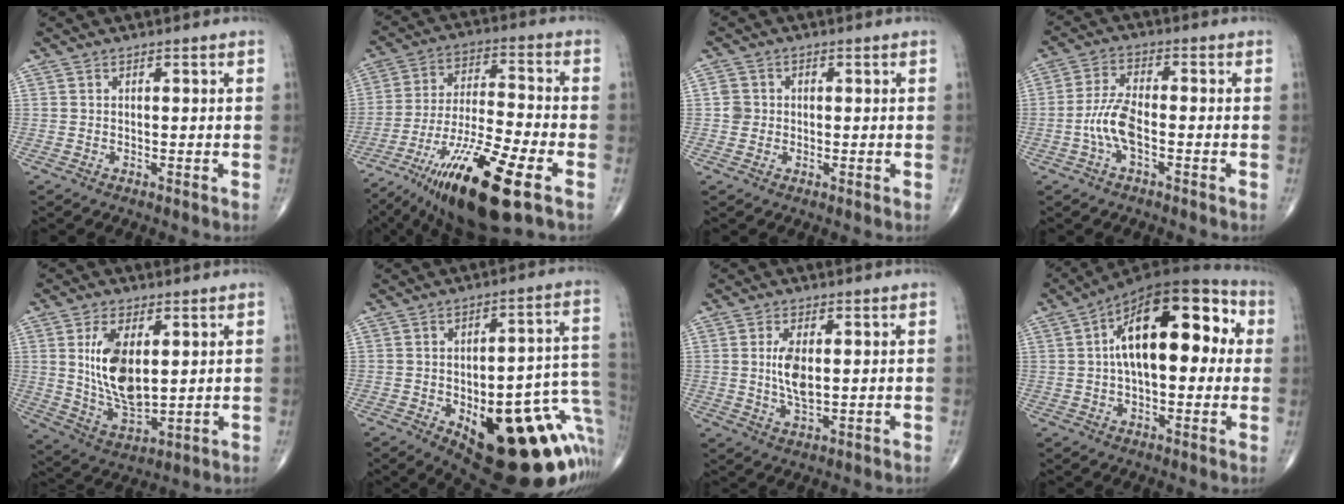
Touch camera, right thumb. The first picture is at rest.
{"total": 20.4, "force": [-10.6, 4.4, 16.9], "torque": [-0.328, 0.022, -0.185]}
{"total": 2.6, "force": [-0.1, 2.5, 0.6], "torque": [0.006, 0.006, -0.005]}
{"total": 6.7, "force": [-1.9, 2.6, 5.8], "torque": [-0.129, 0.018, -0.041]}
{"total": 13.1, "force": [2.7, 6.6, 11.0], "torque": [-0.196, -0.024, 0.062]}
{"total": 29.5, "force": [-8.9, 11.9, 25.5], "torque": [-0.229, 0.035, -0.092]}
{"total": 6.1, "force": [0.7, 2.7, 5.4], "torque": [-0.104, -0.011, 0.014]}
{"total": 20.9, "force": [3.9, 10.2, 17.8], "torque": [-0.256, 0.033, 0.047]}